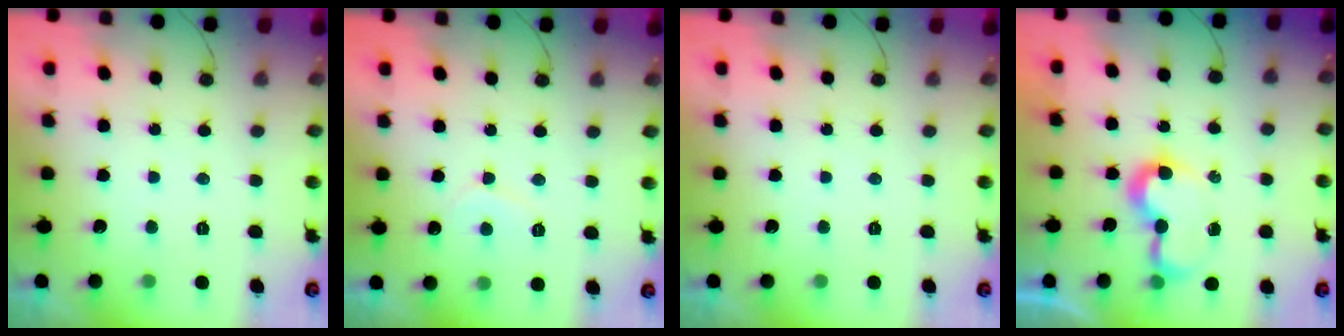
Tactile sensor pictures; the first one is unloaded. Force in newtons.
{"total": 5.1, "press": 5.0, "slide": 0.4}
{"total": 0.0}
{"total": 7.4, "press": 7.3, "slide": 0.7}